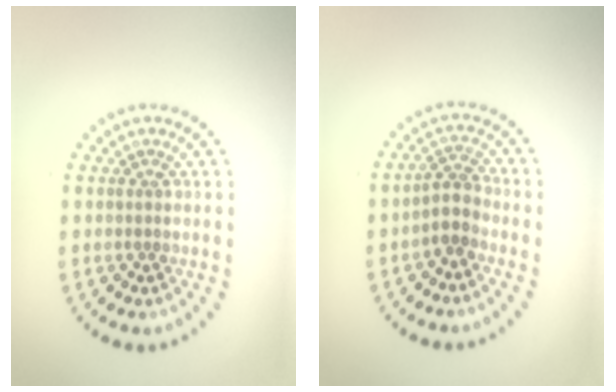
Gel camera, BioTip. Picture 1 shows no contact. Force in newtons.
{"total": 2.3, "press": 1.8, "slide": 1.3}